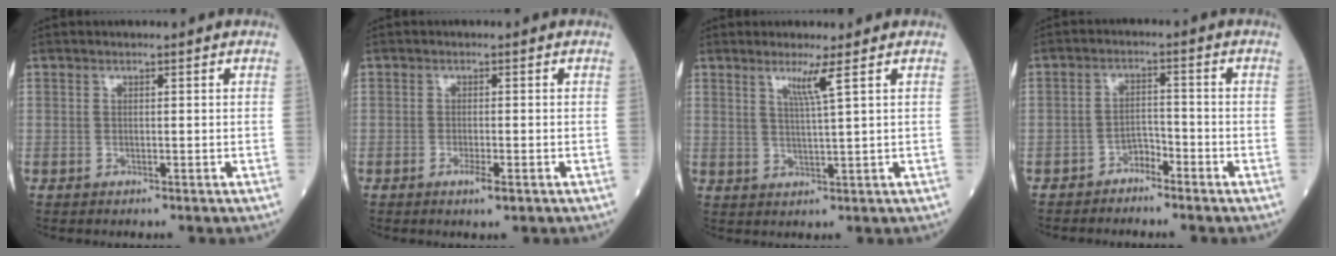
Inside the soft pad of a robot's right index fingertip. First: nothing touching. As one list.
[{"total": 1.9, "force": [-0.9, 0.1, 1.7], "torque": [-0.029, -0.004, -0.014]}, {"total": 3.7, "force": [2.0, -1.1, 2.9], "torque": [-0.057, -0.009, 0.040]}, {"total": 2.7, "force": [-2.3, 1.0, 1.0], "torque": [-0.016, 0.004, -0.043]}]